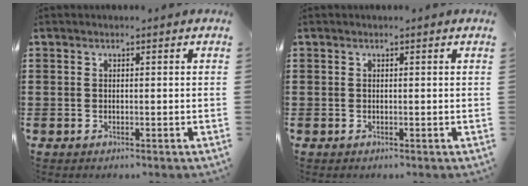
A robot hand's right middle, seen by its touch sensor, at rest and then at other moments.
{"total": 0.0}